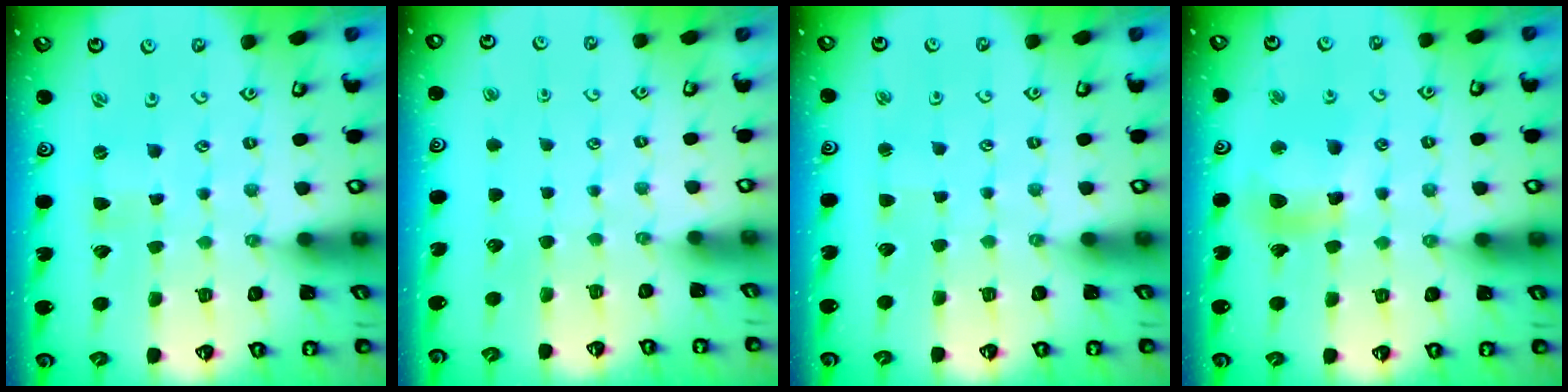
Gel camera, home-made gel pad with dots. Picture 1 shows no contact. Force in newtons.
{"total": 0.0}
{"total": 1.3, "press": 1.3, "slide": 0.2}
{"total": 11.7, "press": 11.6, "slide": 1.6}